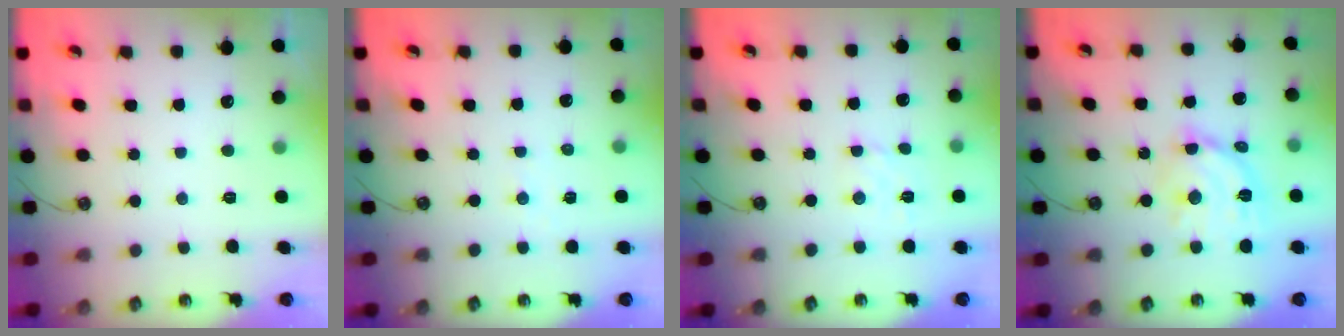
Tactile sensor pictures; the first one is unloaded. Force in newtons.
{"total": 2.6, "press": 2.6, "slide": 0.3}
{"total": 1.8, "press": 1.7, "slide": 0.6}
{"total": 12.9, "press": 12.9, "slide": 1.2}